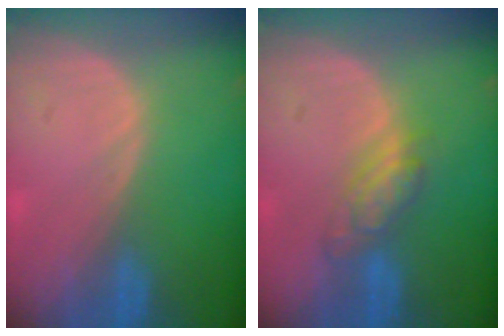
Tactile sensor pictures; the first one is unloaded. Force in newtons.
{"total": 5.4, "press": 4.7, "slide": 2.7}